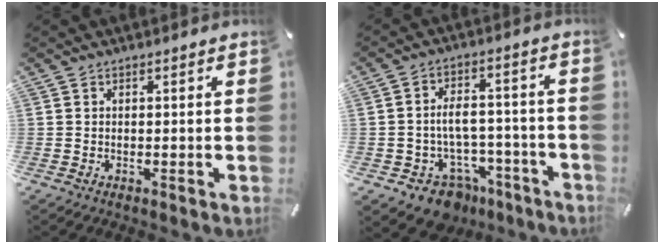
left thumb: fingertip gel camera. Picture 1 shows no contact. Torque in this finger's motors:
{"motor_torque": [1.20, 1.96, 0.50, 0.47, 0.02]}